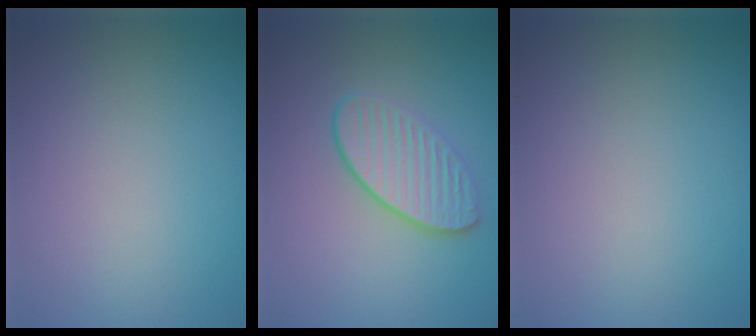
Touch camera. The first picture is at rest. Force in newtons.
{"total": 3.0, "press": 2.8, "slide": 1.2}
{"total": 0.0}